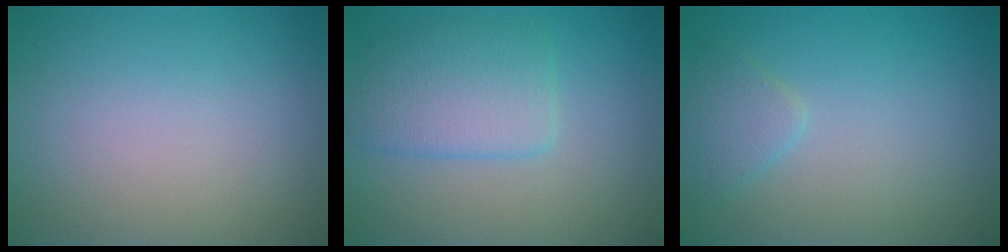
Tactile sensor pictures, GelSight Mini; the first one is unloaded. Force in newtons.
{"total": 3.7, "press": 3.7, "slide": 0.1}
{"total": 1.7, "press": 1.7, "slide": 0.1}